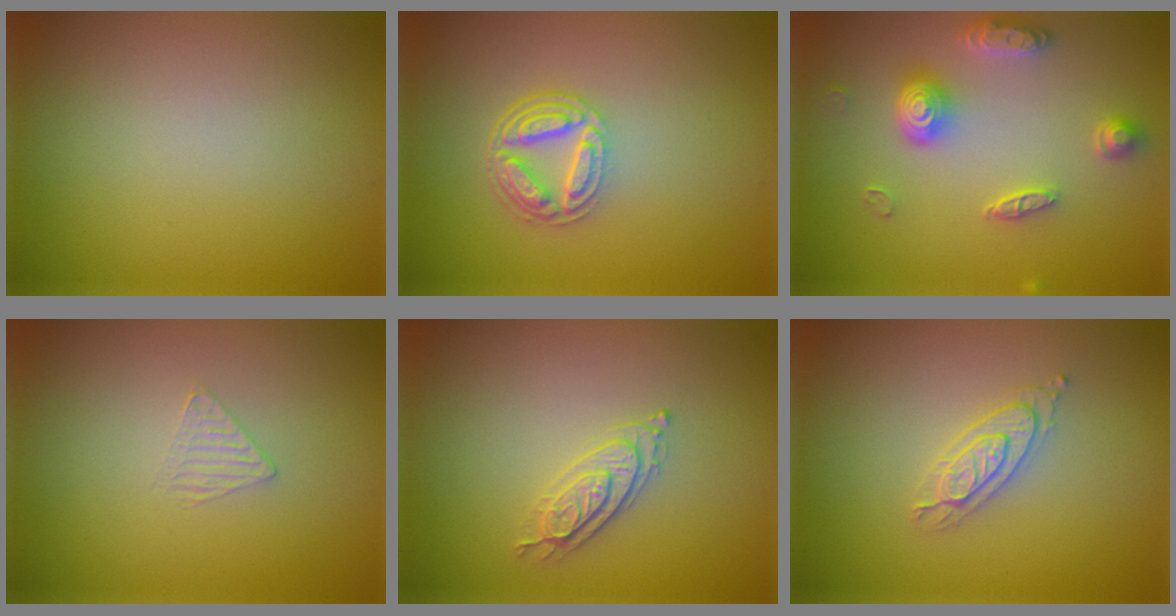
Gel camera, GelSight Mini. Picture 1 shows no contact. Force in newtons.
{"total": 4.3, "press": 3.2, "slide": 2.8}
{"total": 4.3, "press": 3.4, "slide": 2.6}
{"total": 1.0, "press": 0.3, "slide": 0.9}
{"total": 2.2, "press": 2.2, "slide": 0.4}
{"total": 2.6, "press": 2.6, "slide": 0.5}